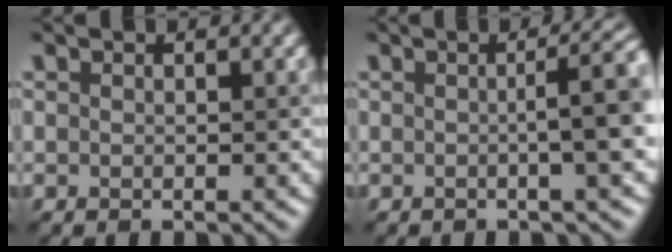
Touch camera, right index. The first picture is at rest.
{"total": 4.9, "force": [0.1, 0.8, 4.9], "torque": [-0.057, 0.016, 0.004]}